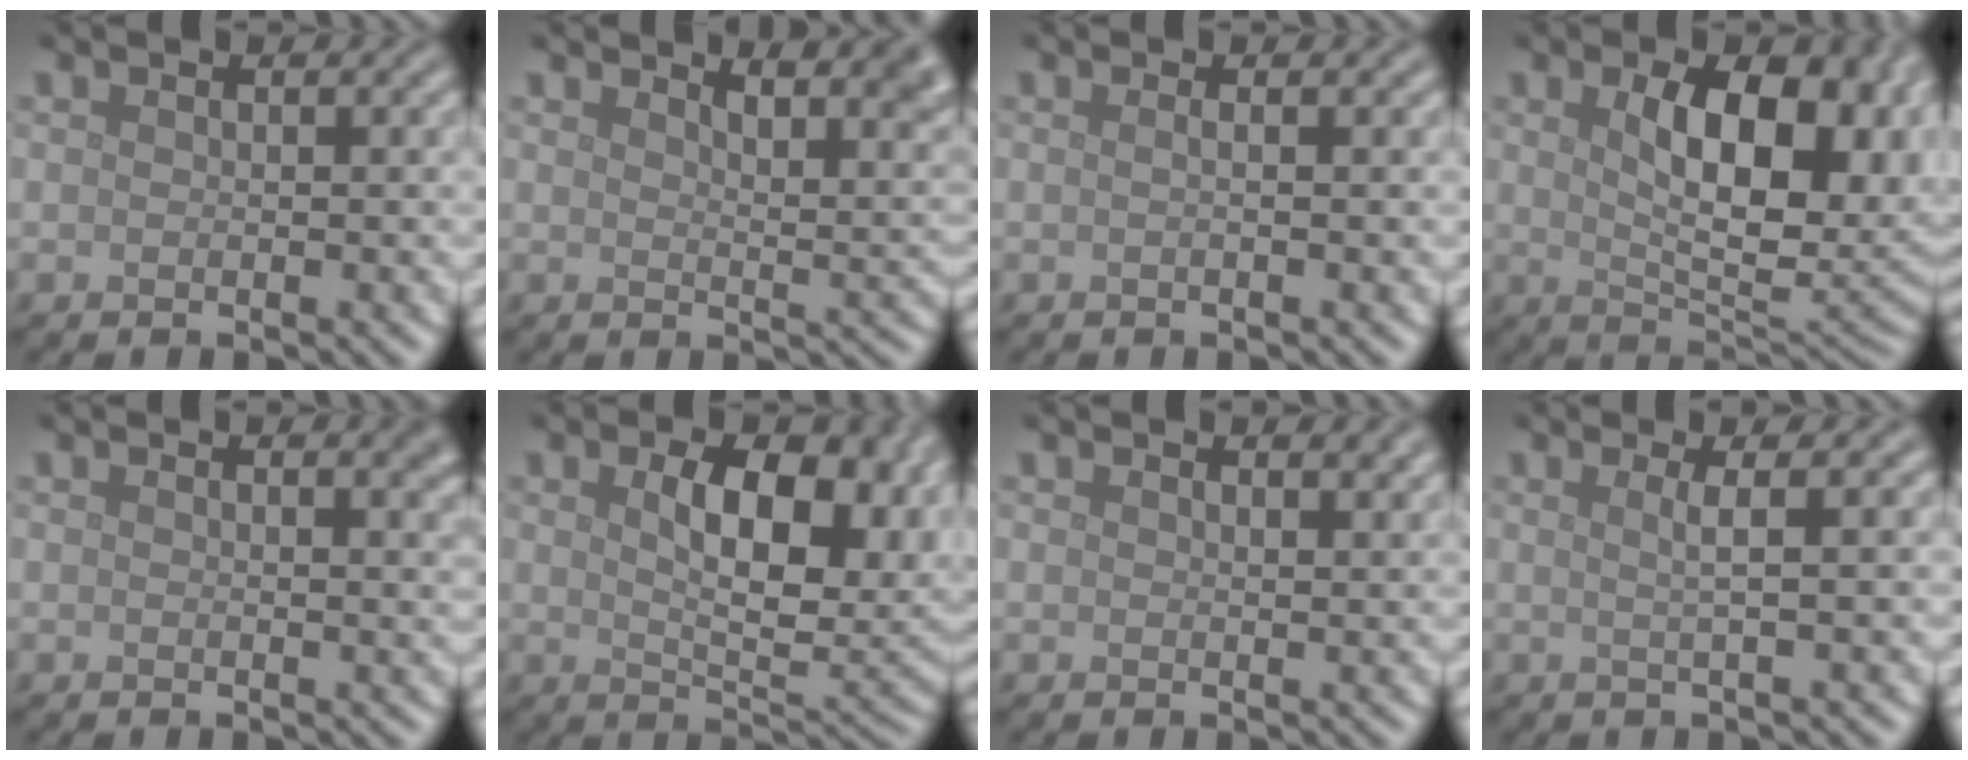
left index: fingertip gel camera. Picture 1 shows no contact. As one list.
[{"total": 5.9, "force": [4.3, 1.9, 3.6], "torque": [-0.031, 0.012, 0.055]}, {"total": 1.1, "force": [0.2, 0.4, 1.0], "torque": [-0.009, -0.005, -0.011]}, {"total": 11.4, "force": [2.0, 5.7, 9.6], "torque": [-0.140, -0.007, 0.042]}, {"total": 2.4, "force": [1.2, 0.9, 1.9], "torque": [-0.008, 0.005, 0.014]}, {"total": 10.3, "force": [2.2, 4.9, 8.7], "torque": [-0.132, -0.007, 0.043]}, {"total": 1.4, "force": [1.3, 0.3, 0.5], "torque": [-0.005, 0.000, 0.017]}, {"total": 1.9, "force": [0.4, 0.4, 1.7], "torque": [-0.030, 0.004, -0.001]}]